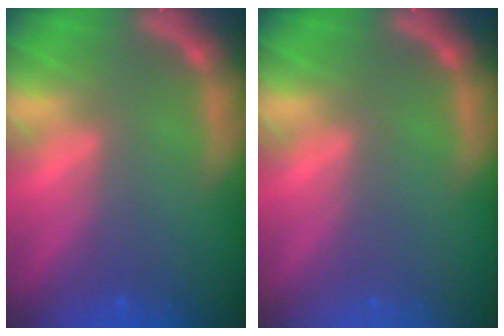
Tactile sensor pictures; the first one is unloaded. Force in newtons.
{"total": 0.0}